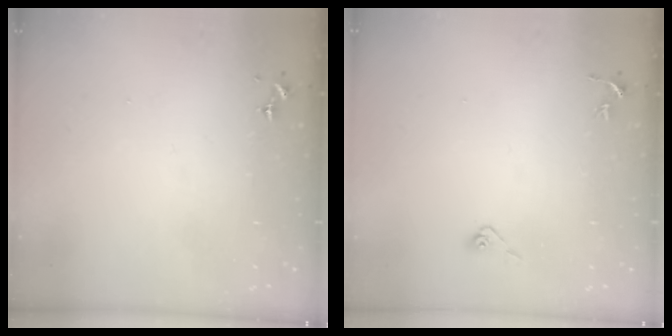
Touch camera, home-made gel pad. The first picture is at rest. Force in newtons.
{"total": 4.1, "press": 3.9, "slide": 1.2}